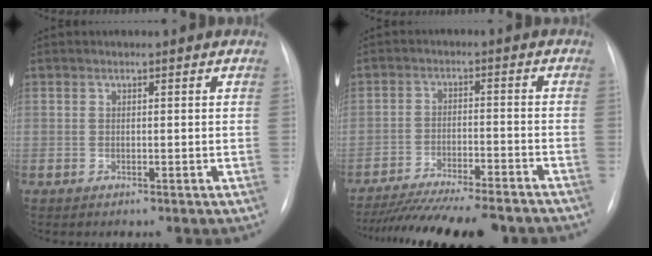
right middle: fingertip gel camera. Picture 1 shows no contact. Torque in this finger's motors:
{"motor_torque": [1.06, -1.08, 0.30, 0.18]}